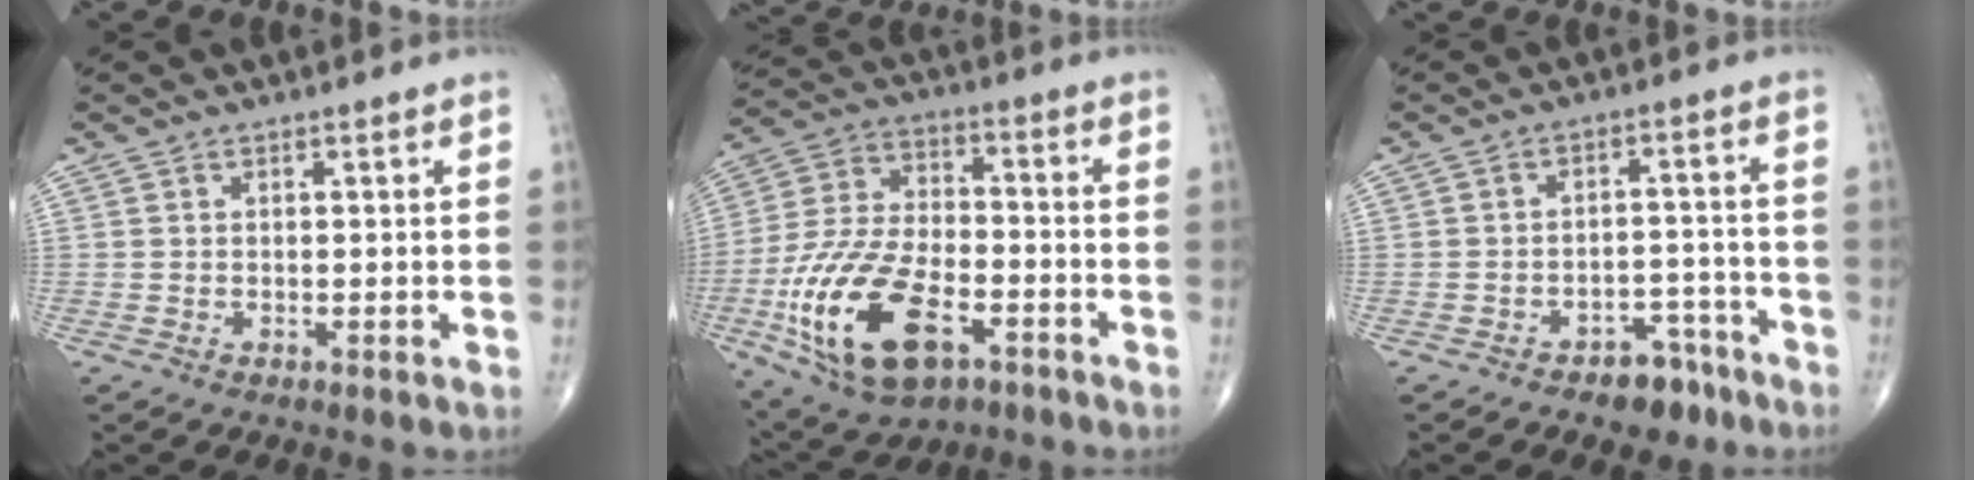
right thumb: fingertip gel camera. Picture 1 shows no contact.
{"total": 20.7, "force": [-8.1, 10.6, 15.8], "torque": [-0.307, 0.025, -0.138]}
{"total": 6.6, "force": [-4.6, 3.7, 2.9], "torque": [-0.012, 0.041, -0.065]}